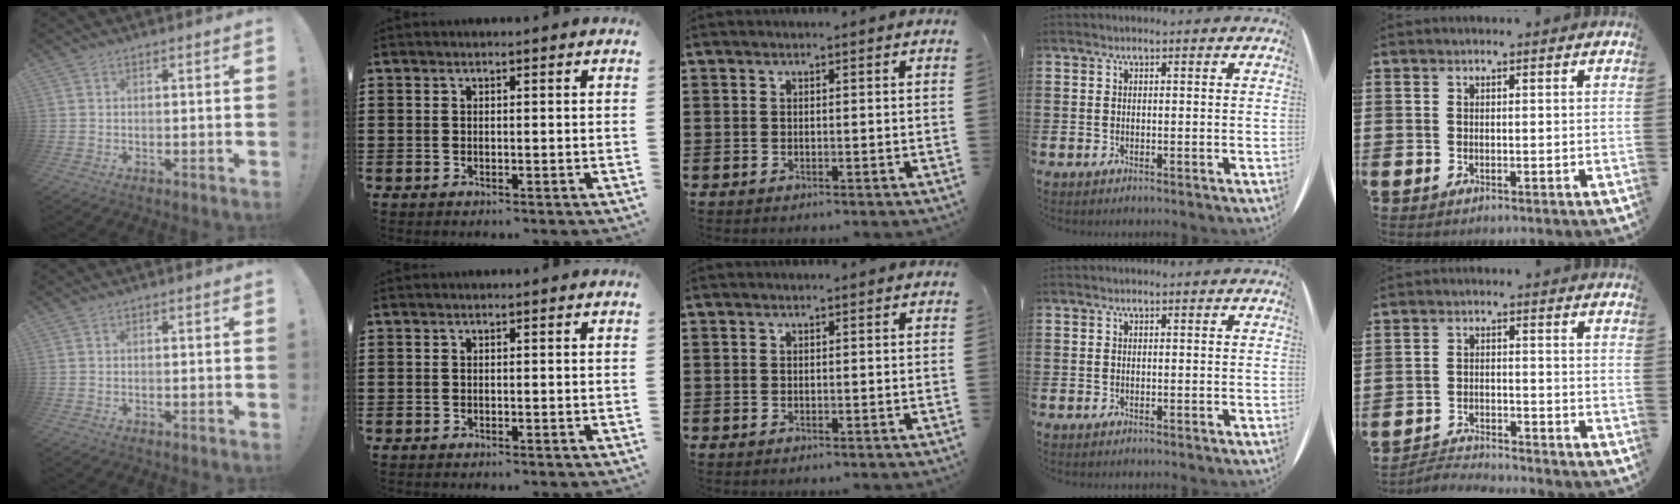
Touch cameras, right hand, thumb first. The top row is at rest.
{"little": {"total": 2.9, "force": [-2.9, 0.1, 0.0], "torque": [-0.006, 0.004, -0.063]}}